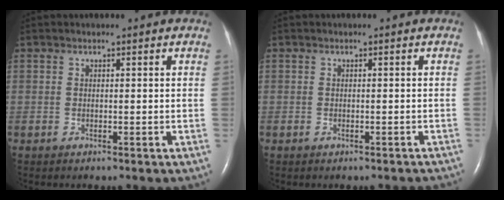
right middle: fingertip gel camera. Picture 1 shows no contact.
{"total": 2.2, "force": [-1.9, 0.7, 0.9], "torque": [-0.014, -0.001, -0.019]}